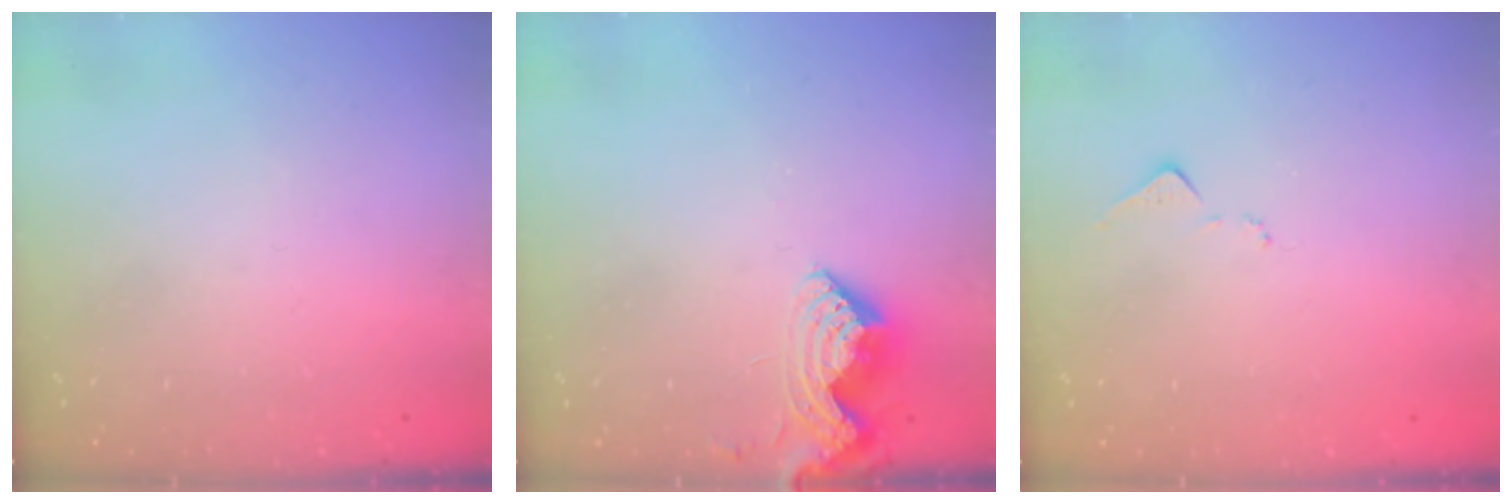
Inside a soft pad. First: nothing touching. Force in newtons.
{"total": 8.3, "press": 8.3, "slide": 0.6}
{"total": 7.0, "press": 6.9, "slide": 0.9}